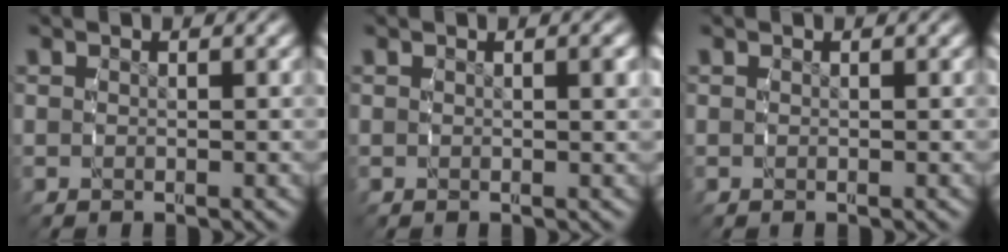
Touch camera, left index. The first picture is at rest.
{"total": 0.6, "force": [0.2, -0.2, 0.5], "torque": [-0.006, 0.001, 0.003]}
{"total": 0.0}